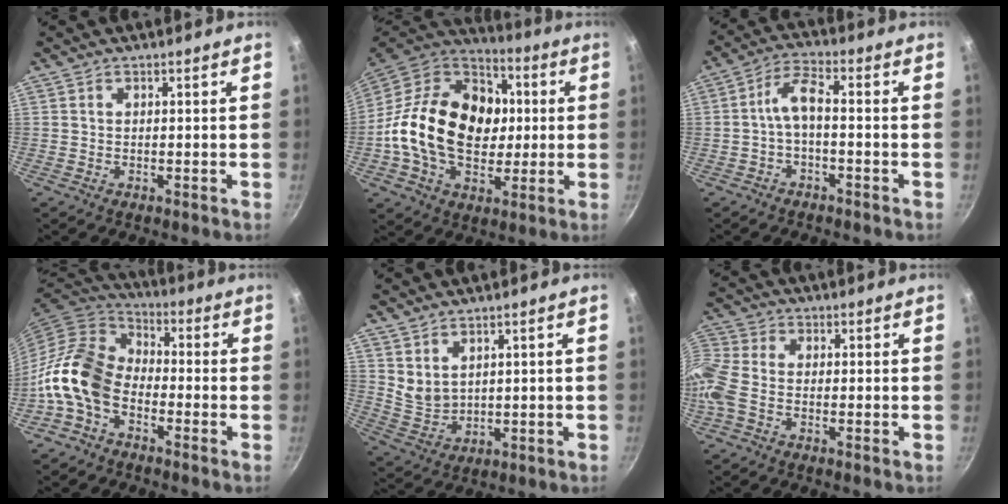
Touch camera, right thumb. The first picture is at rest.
{"total": 25.9, "force": [0.3, 18.7, 17.9], "torque": [-0.273, 0.029, -0.002]}
{"total": 5.4, "force": [-1.7, 2.1, 4.7], "torque": [-0.100, 0.035, -0.036]}
{"total": 13.4, "force": [-4.7, 9.0, 8.7], "torque": [-0.142, 0.051, -0.116]}
{"total": 4.9, "force": [3.2, 2.7, 2.5], "torque": [-0.041, -0.030, 0.076]}
{"total": 10.6, "force": [-2.7, 7.3, 7.2], "torque": [-0.168, 0.020, -0.082]}